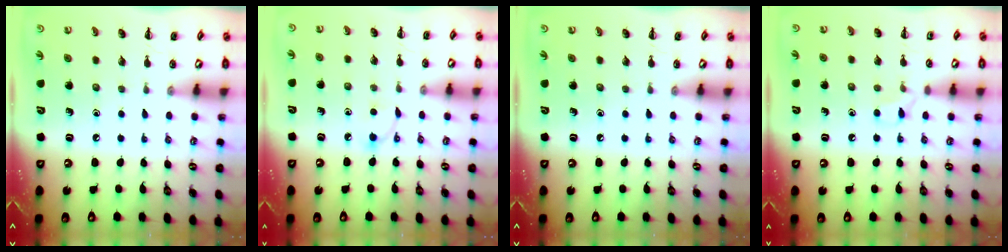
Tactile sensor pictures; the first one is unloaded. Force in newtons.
{"total": 2.8, "press": 2.7, "slide": 0.9}
{"total": 0.0}
{"total": 4.8, "press": 4.6, "slide": 1.2}